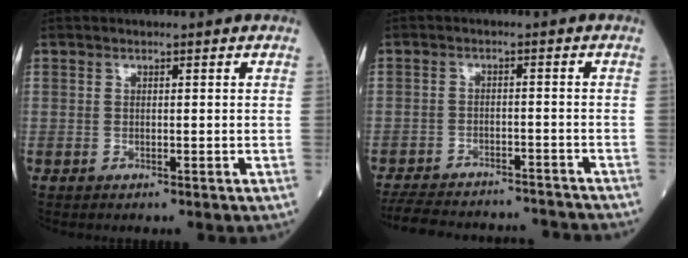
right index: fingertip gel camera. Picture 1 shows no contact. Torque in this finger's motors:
{"motor_torque": [-1.00, -0.93, -1.05, -0.21]}